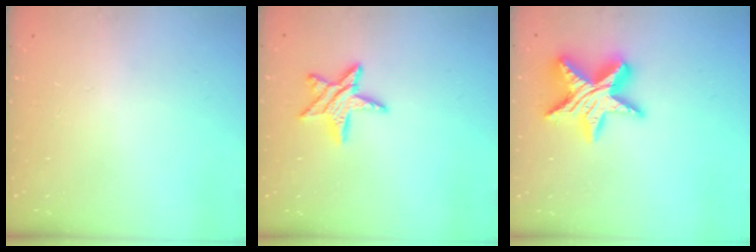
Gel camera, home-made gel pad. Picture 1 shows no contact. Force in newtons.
{"total": 9.9, "press": 9.9, "slide": 0.5}
{"total": 18.8, "press": 18.8, "slide": 1.4}